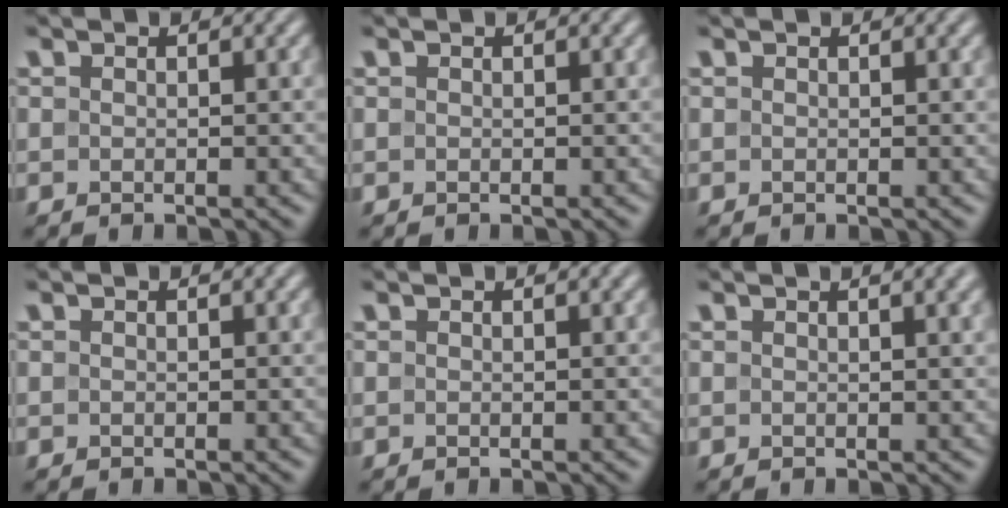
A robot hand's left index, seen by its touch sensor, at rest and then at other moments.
{"total": 0.0}
{"total": 1.0, "force": [0.5, 0.3, 0.8], "torque": [-0.006, 0.004, 0.006]}
{"total": 0.0}
{"total": 0.7, "force": [0.4, 0.2, 0.6], "torque": [-0.004, 0.005, 0.005]}
{"total": 3.9, "force": [1.9, 1.5, 3.1], "torque": [-0.021, 0.010, 0.011]}